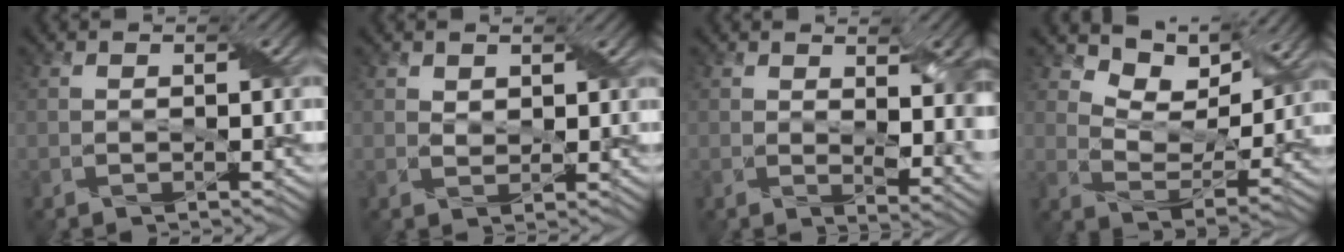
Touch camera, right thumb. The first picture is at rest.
{"total": 1.7, "force": [1.2, 1.0, 0.5], "torque": [-0.018, -0.001, 0.023]}
{"total": 6.8, "force": [2.1, 3.2, 5.6], "torque": [-0.073, -0.016, 0.052]}
{"total": 8.5, "force": [5.9, 4.2, 4.5], "torque": [-0.092, -0.010, 0.101]}